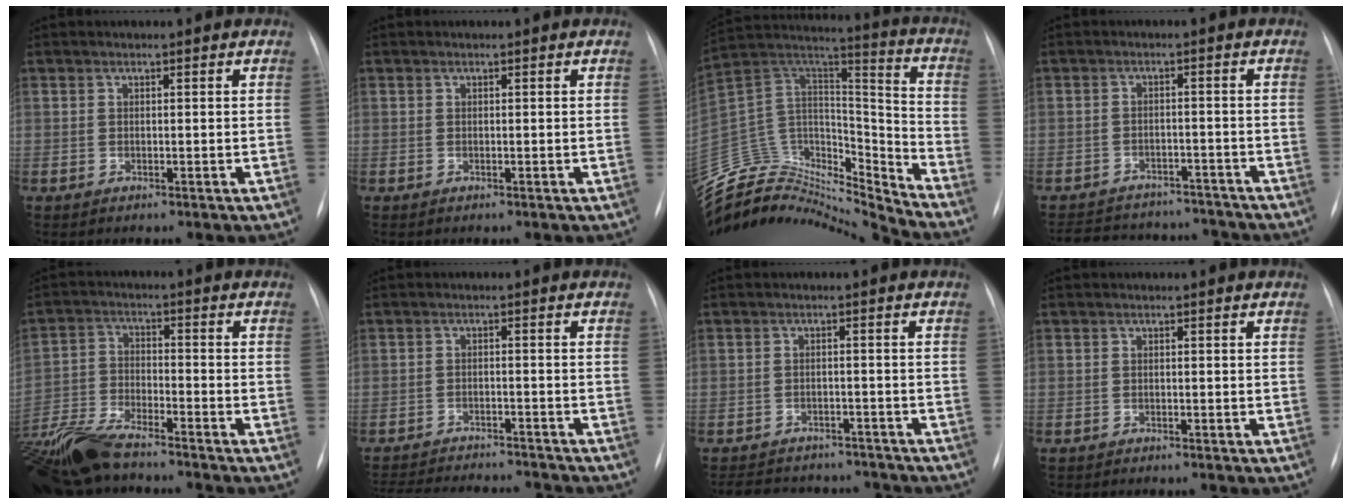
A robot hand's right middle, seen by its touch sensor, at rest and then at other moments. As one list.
[{"total": 0.0}, {"total": 24.2, "force": [-23.6, 3.8, 3.9], "torque": [-0.085, 0.080, -0.387]}, {"total": 14.7, "force": [-13.3, 5.1, 3.6], "torque": [-0.075, 0.015, -0.173]}, {"total": 13.4, "force": [-11.5, 2.3, 6.5], "torque": [-0.131, -0.022, -0.218]}, {"total": 15.8, "force": [-14.8, 2.4, 5.1], "torque": [-0.113, -0.011, -0.207]}, {"total": 12.8, "force": [-11.5, 4.5, 3.2], "torque": [-0.063, 0.013, -0.146]}, {"total": 1.1, "force": [-1.0, 0.2, 0.3], "torque": [-0.005, -0.003, -0.014]}]